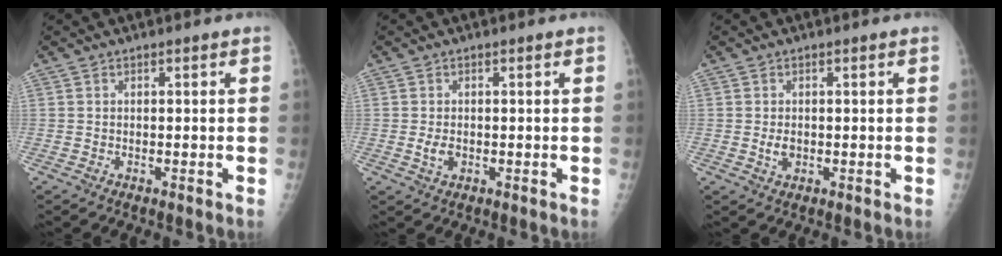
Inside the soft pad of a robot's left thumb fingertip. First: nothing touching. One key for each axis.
{"total": 2.2, "fx": -0.2, "fy": 1.5, "fz": 1.6, "tx": -0.029, "ty": -0.003, "tz": -0.001}
{"total": 2.0, "fx": 0.0, "fy": 1.4, "fz": 1.4, "tx": -0.022, "ty": -0.002, "tz": 0.003}